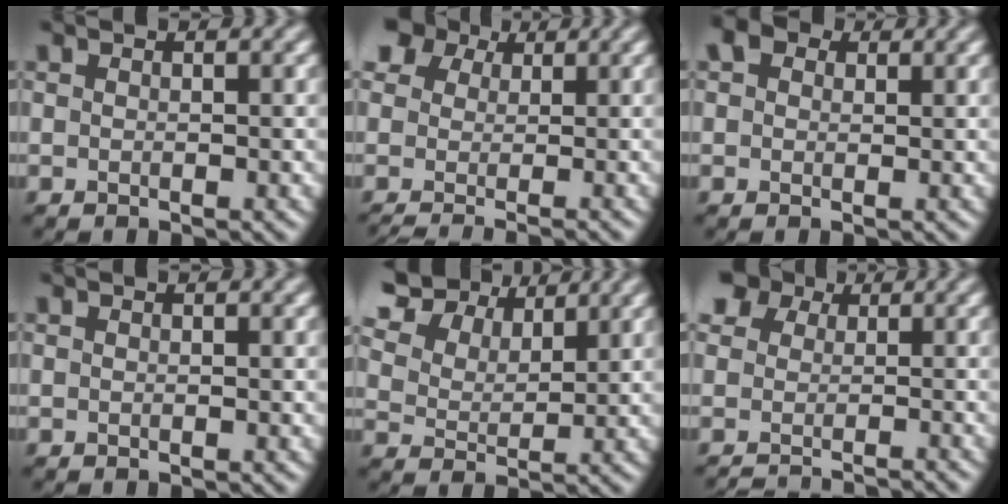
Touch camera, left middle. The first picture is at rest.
{"total": 4.3, "force": [0.2, 3.4, 2.6], "torque": [-0.032, -0.003, 0.006]}
{"total": 2.4, "force": [1.3, 1.7, 1.1], "torque": [-0.021, 0.004, 0.010]}
{"total": 0.0}
{"total": 8.8, "force": [6.8, 4.3, 3.7], "torque": [-0.103, 0.012, 0.121]}
{"total": 4.5, "force": [-0.8, 3.8, 2.3], "torque": [-0.015, -0.008, -0.007]}